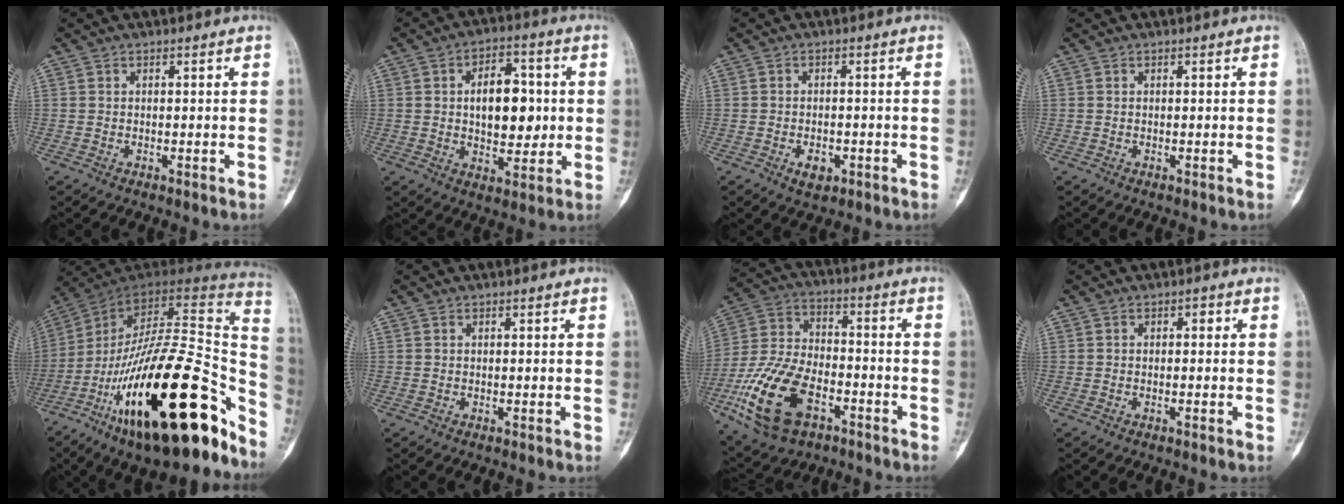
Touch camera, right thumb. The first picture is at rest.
{"total": 12.1, "force": [1.1, 7.3, 9.6], "torque": [-0.102, 0.007, 0.021]}
{"total": 3.2, "force": [-1.3, 1.9, 2.2], "torque": [-0.026, 0.004, -0.015]}
{"total": 0.0}
{"total": 35.9, "force": [-17.2, 12.6, 28.9], "torque": [-0.379, 0.069, -0.272]}
{"total": 0.0}
{"total": 19.1, "force": [-8.1, 10.8, 13.6], "torque": [-0.266, 0.035, -0.144]}
{"total": 1.2, "force": [0.0, 0.6, 1.0], "torque": [-0.008, 0.007, -0.001]}